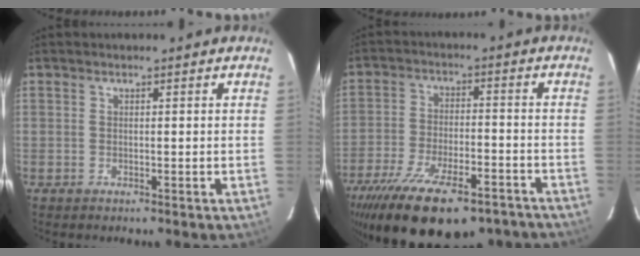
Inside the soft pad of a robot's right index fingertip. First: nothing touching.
{"total": 23.7, "force": [-17.3, 8.8, 13.6], "torque": [-0.260, -0.043, -0.253]}